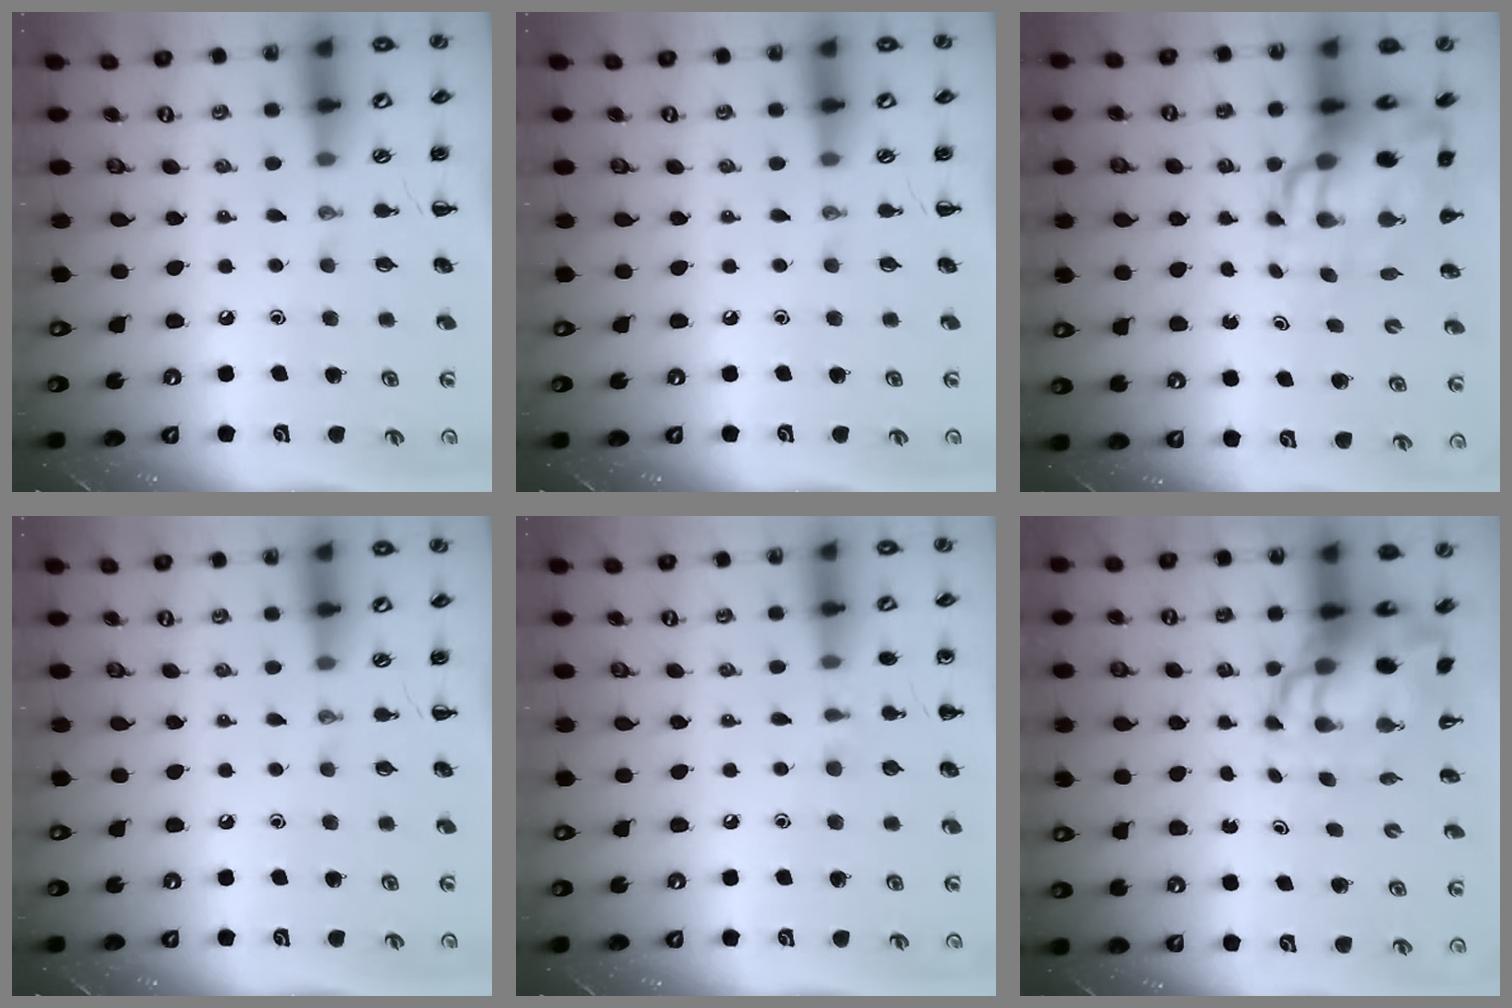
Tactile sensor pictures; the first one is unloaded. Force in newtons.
{"total": 0.0}
{"total": 12.0, "press": 11.6, "slide": 3.2}
{"total": 0.0}
{"total": 5.2, "press": 5.0, "slide": 1.5}
{"total": 9.5, "press": 9.2, "slide": 2.4}